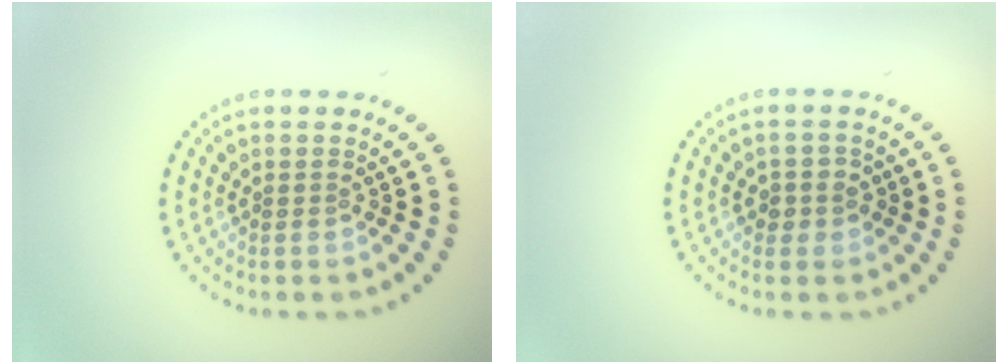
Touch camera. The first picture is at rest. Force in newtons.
{"total": 1.8, "press": 1.7, "slide": 0.6}